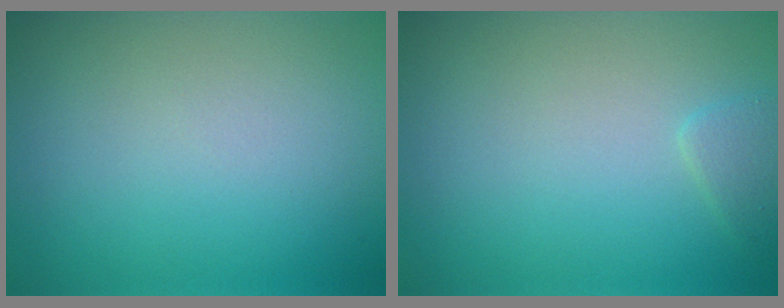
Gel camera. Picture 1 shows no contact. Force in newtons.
{"total": 1.1, "press": 1.1, "slide": 0.1}